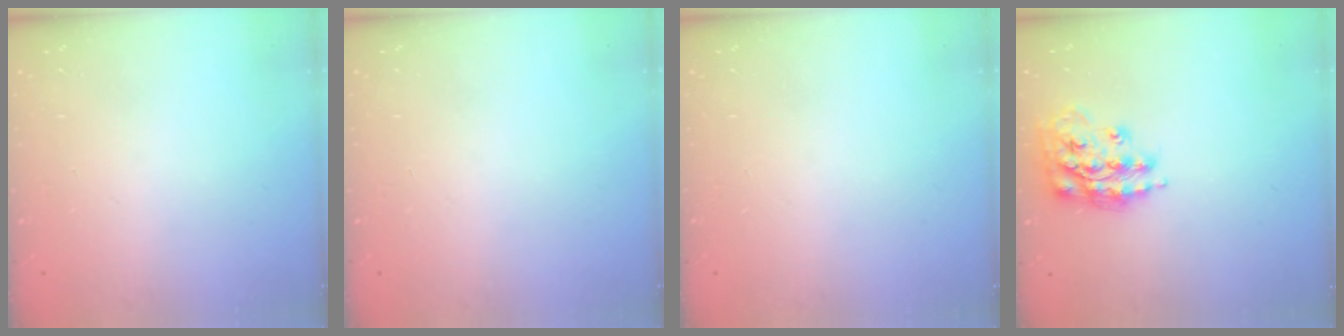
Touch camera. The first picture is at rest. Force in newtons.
{"total": 0.0}
{"total": 0.0}
{"total": 15.2, "press": 15.1, "slide": 0.8}